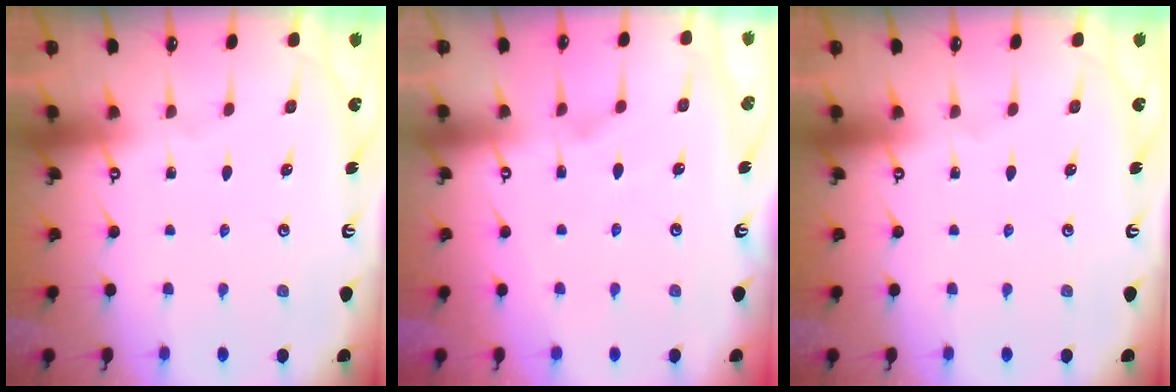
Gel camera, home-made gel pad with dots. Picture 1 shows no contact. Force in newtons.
{"total": 3.7, "press": 3.5, "slide": 1.1}
{"total": 0.0}